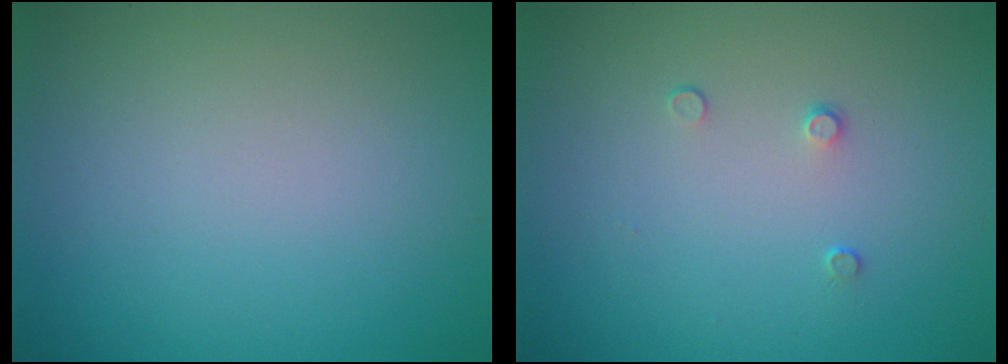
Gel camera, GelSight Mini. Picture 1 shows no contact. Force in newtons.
{"total": 0.8, "press": 0.4, "slide": 0.6}